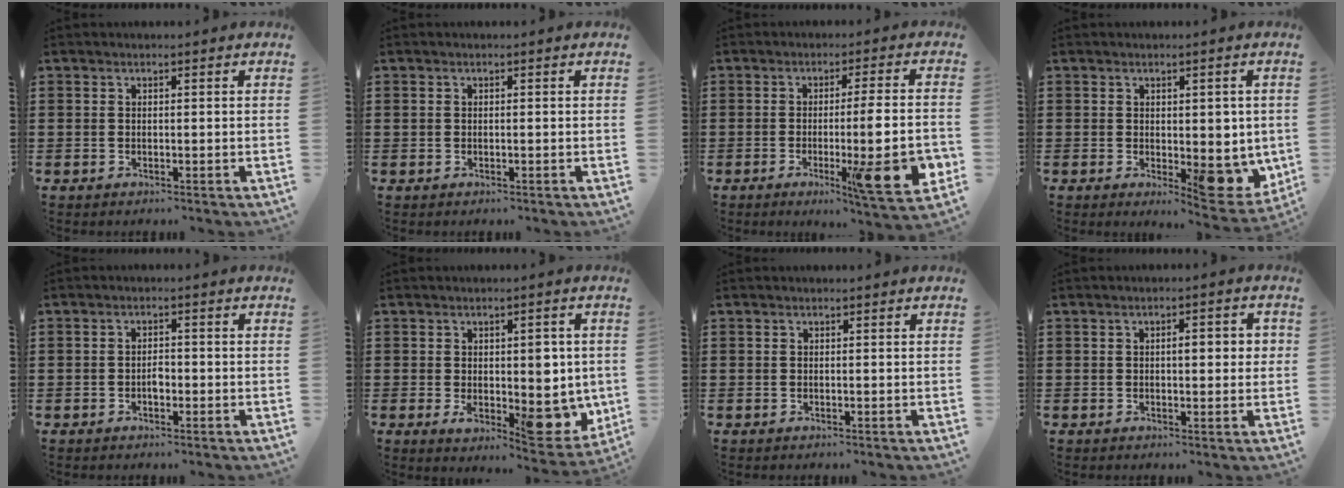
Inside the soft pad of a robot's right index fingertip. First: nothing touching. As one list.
[{"total": 0.0}, {"total": 11.5, "force": [-2.7, 1.1, 11.1], "torque": [-0.164, -0.015, -0.045]}, {"total": 6.1, "force": [0.3, 3.6, 4.9], "torque": [-0.049, -0.002, 0.004]}, {"total": 1.7, "force": [-0.6, 0.9, 1.3], "torque": [-0.027, 0.003, -0.011]}, {"total": 8.1, "force": [0.4, 4.6, 6.7], "torque": [-0.063, -0.015, 0.007]}, {"total": 0.0}, {"total": 3.0, "force": [0.3, 1.0, 2.8], "torque": [-0.044, 0.004, 0.000]}]